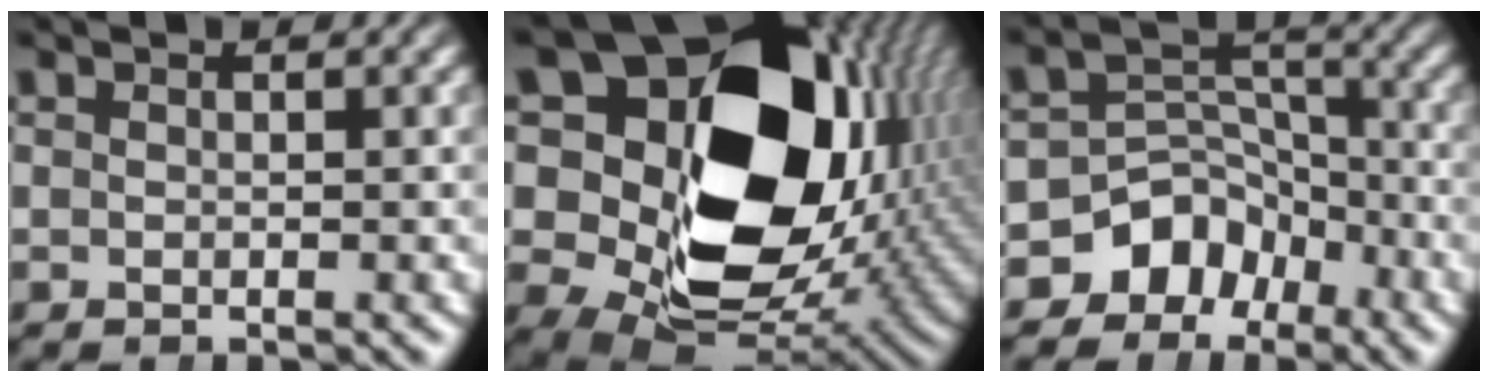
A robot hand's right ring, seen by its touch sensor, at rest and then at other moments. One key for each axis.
{"total": 28.1, "fx": 0.6, "fy": 19.4, "fz": 20.3, "tx": -0.328, "ty": -0.039, "tz": 0.010}
{"total": 9.1, "fx": -3.8, "fy": 7.7, "fz": 3.1, "tx": -0.054, "ty": -0.022, "tz": -0.071}